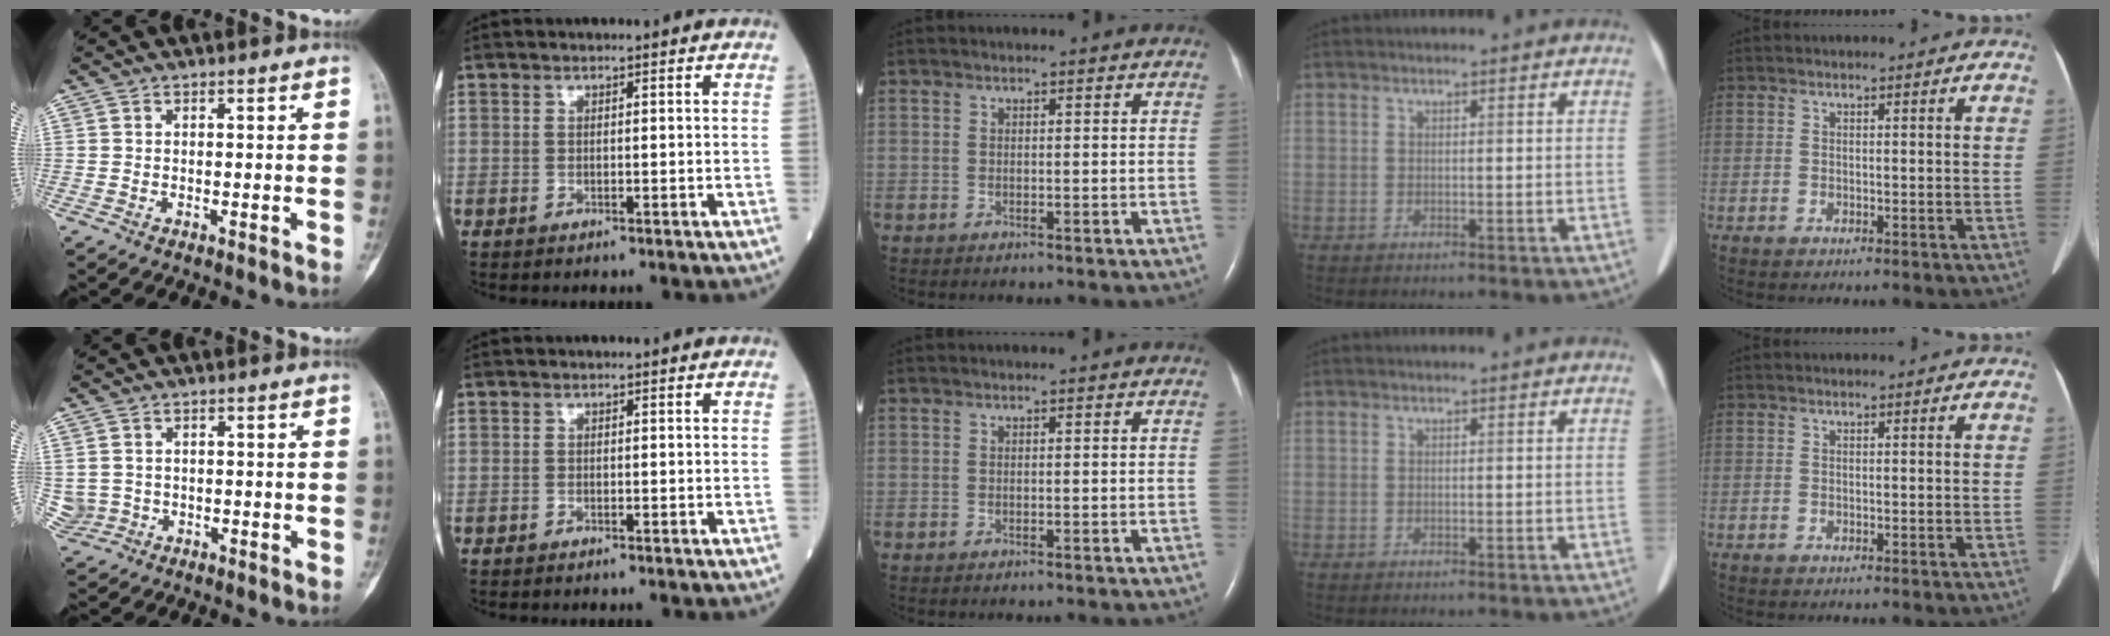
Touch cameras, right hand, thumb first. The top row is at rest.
{"thumb": {"total": 4.2, "force": [-0.1, 4.0, 1.3], "torque": [-0.028, 0.010, 0.011]}}